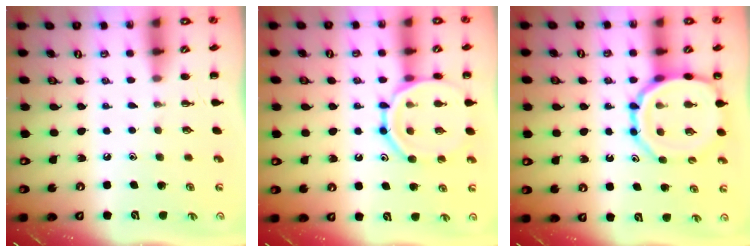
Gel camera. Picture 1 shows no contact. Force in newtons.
{"total": 14.9, "press": 14.7, "slide": 1.9}
{"total": 13.5, "press": 13.2, "slide": 2.6}